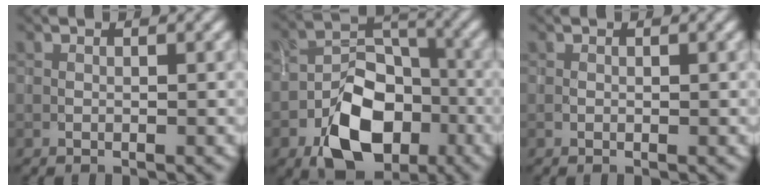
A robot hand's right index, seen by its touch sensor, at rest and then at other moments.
{"total": 8.9, "force": [-4.3, 5.4, 5.6], "torque": [-0.087, 0.001, -0.073]}
{"total": 0.0}